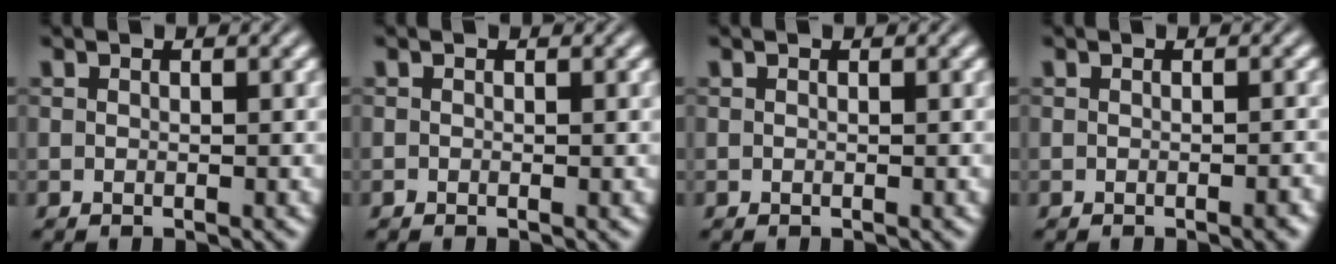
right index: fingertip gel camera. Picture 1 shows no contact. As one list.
[{"total": 0.9, "force": [-0.5, -0.7, 0.0], "torque": [0.011, 0.001, -0.008]}, {"total": 0.0}, {"total": 0.9, "force": [-0.8, 0.0, 0.5], "torque": [-0.001, 0.012, -0.018]}]